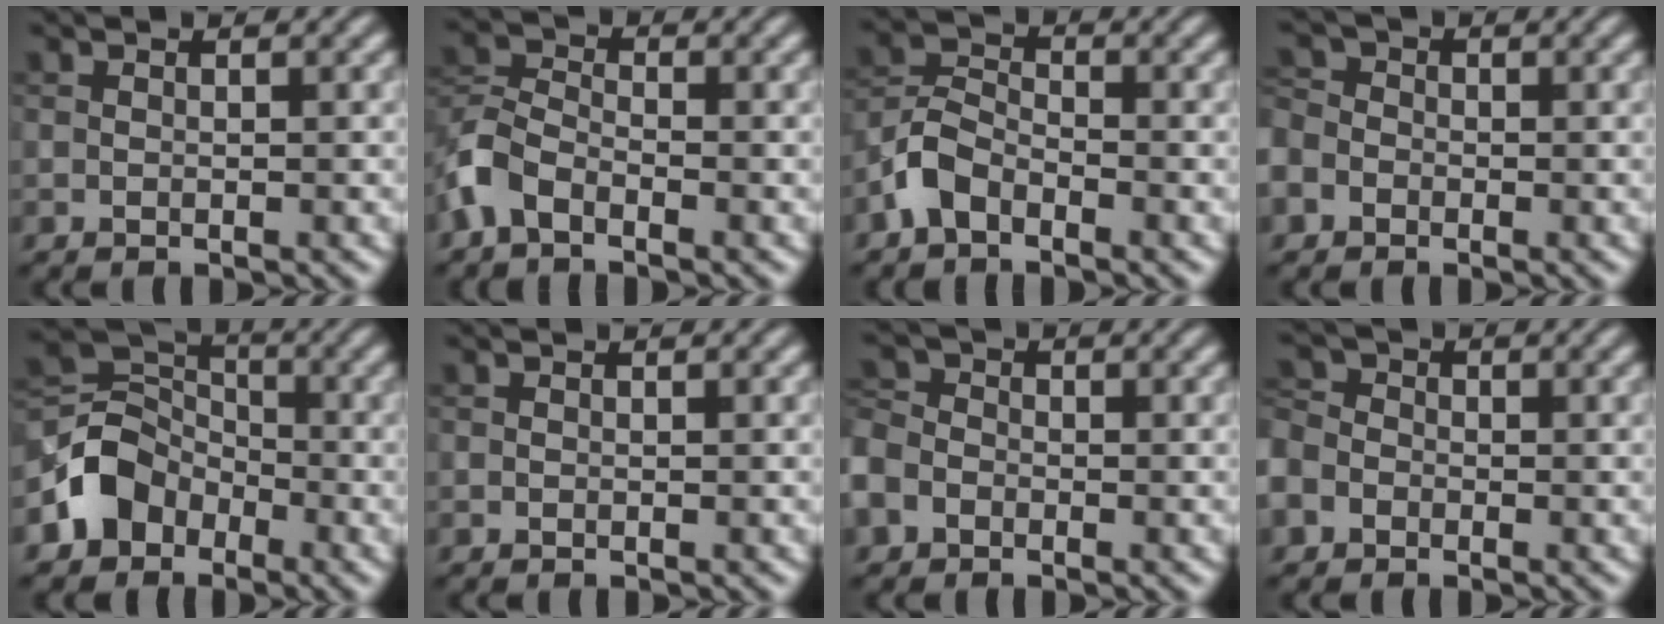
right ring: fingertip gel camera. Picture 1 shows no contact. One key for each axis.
{"total": 4.1, "fx": -2.3, "fy": 2.3, "fz": 2.5, "tx": -0.060, "ty": 0.004, "tz": -0.060}
{"total": 3.4, "fx": -2.2, "fy": 1.9, "fz": 1.7, "tx": -0.036, "ty": 0.008, "tz": -0.058}
{"total": 4.3, "fx": -1.8, "fy": 3.6, "fz": 1.5, "tx": -0.028, "ty": 0.005, "tz": -0.050}
{"total": 4.7, "fx": -2.4, "fy": 3.8, "fz": 1.3, "tx": -0.009, "ty": 0.007, "tz": -0.057}
{"total": 0.0}
{"total": 5.0, "fx": -2.4, "fy": 3.8, "fz": 2.0, "tx": -0.042, "ty": -0.005, "tz": -0.053}
{"total": 5.3, "fx": -2.4, "fy": 4.2, "fz": 2.0, "tx": -0.040, "ty": 0.001, "tz": -0.056}